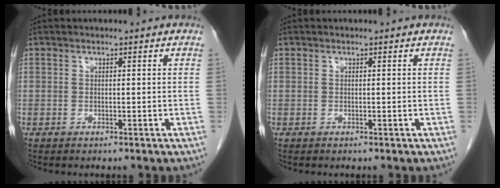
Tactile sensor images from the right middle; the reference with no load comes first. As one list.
[{"total": 0.0}]